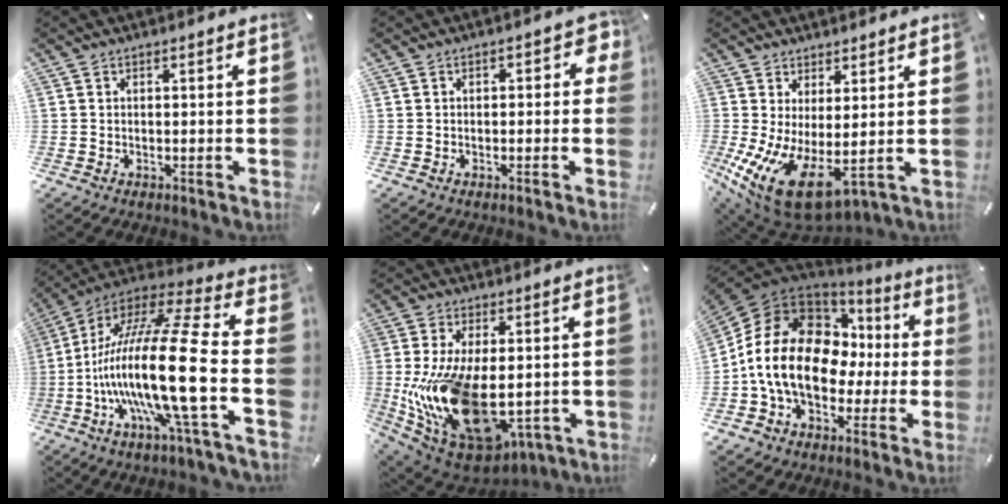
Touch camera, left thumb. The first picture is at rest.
{"total": 2.9, "force": [-0.7, 1.9, 2.1], "torque": [-0.031, 0.012, -0.017]}
{"total": 10.0, "force": [-0.6, 4.8, 8.8], "torque": [-0.181, -0.035, -0.001]}
{"total": 24.6, "force": [-4.8, 4.1, 23.8], "torque": [-0.511, -0.010, -0.093]}
{"total": 23.2, "force": [-1.6, 13.8, 18.6], "torque": [-0.376, -0.015, -0.002]}
{"total": 19.2, "force": [-1.0, 14.3, 12.8], "torque": [-0.264, 0.009, -0.014]}